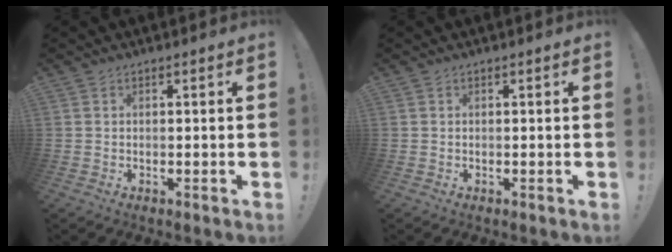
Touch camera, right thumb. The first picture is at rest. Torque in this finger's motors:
{"motor_torque": [0.00, 0.00, 0.00, 0.00, 0.00]}